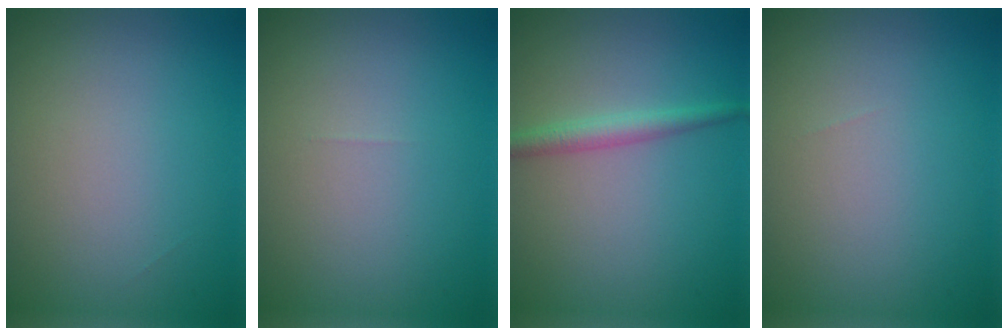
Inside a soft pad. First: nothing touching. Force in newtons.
{"total": 0.0}
{"total": 2.1, "press": 2.1, "slide": 0.0}
{"total": 0.0}